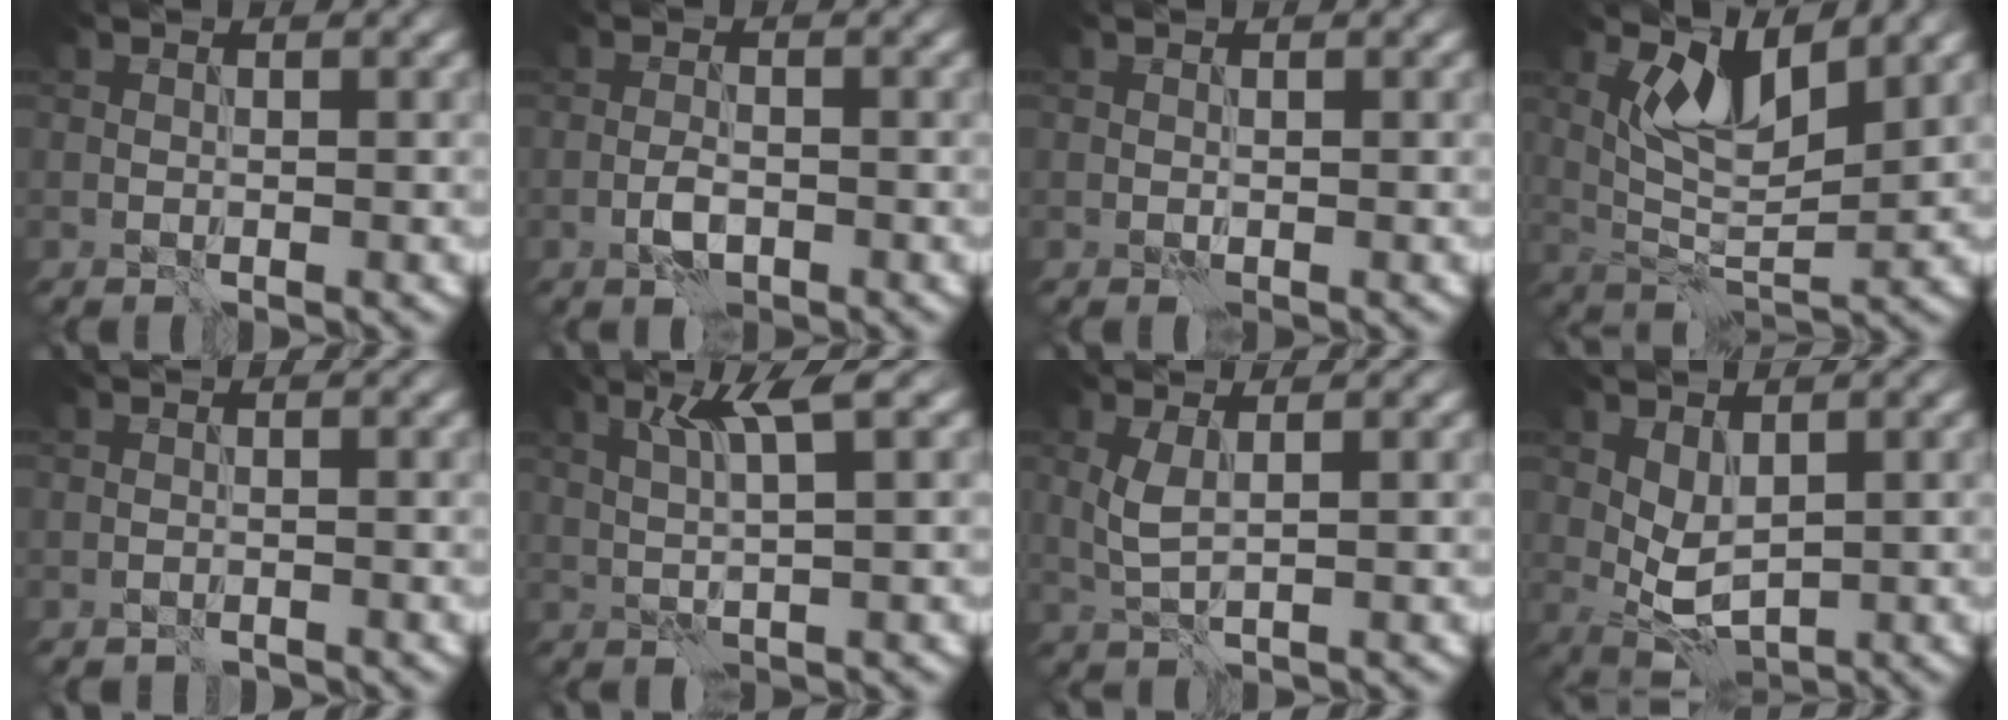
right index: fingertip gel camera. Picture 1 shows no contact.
{"total": 1.9, "force": [-0.9, 0.8, 1.5], "torque": [-0.027, 0.003, -0.021]}
{"total": 0.0}
{"total": 5.2, "force": [2.6, 2.0, 4.0], "torque": [-0.085, -0.007, 0.050]}
{"total": 1.0, "force": [-0.9, 0.3, 0.3], "torque": [-0.006, 0.001, -0.018]}
{"total": 3.6, "force": [1.6, 0.2, 3.2], "torque": [-0.059, 0.003, 0.032]}
{"total": 2.2, "force": [0.6, 0.6, 2.0], "torque": [-0.049, 0.001, 0.015]}
{"total": 2.9, "force": [0.9, 1.4, 2.4], "torque": [-0.053, -0.003, 0.020]}